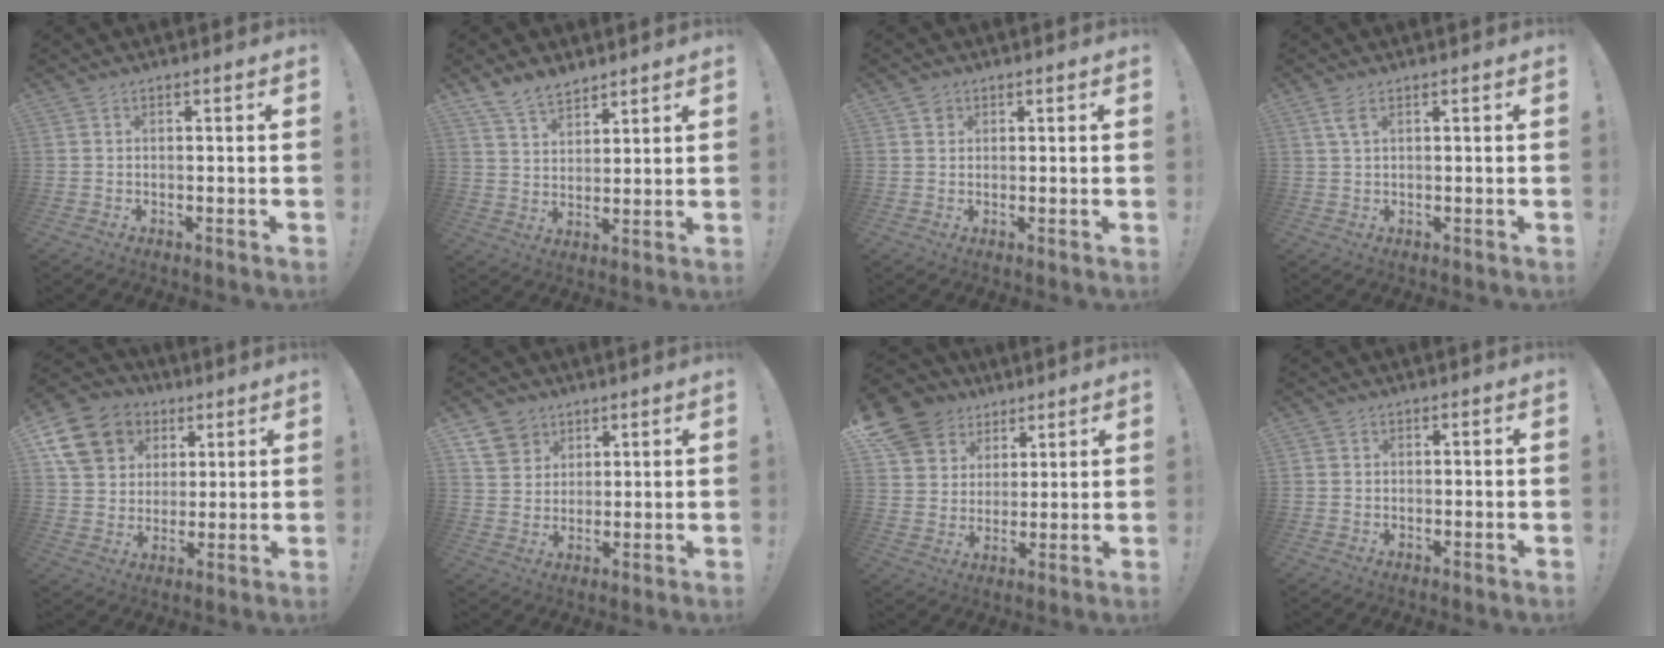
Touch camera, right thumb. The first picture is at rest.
{"total": 8.0, "force": [6.6, 3.7, 2.7], "torque": [-0.058, -0.036, 0.128]}
{"total": 1.8, "force": [1.0, 1.4, 0.3], "torque": [0.003, -0.004, 0.017]}
{"total": 3.0, "force": [1.2, 0.9, 2.5], "torque": [-0.049, 0.001, 0.021]}
{"total": 15.0, "force": [6.9, 12.0, 5.7], "torque": [-0.086, -0.025, 0.145]}
{"total": 8.8, "force": [5.1, 7.0, 1.8], "torque": [-0.028, -0.031, 0.104]}
{"total": 12.9, "force": [7.4, 10.0, 3.4], "torque": [-0.058, -0.045, 0.151]}
{"total": 1.1, "force": [0.3, 1.1, 0.1], "torque": [-0.002, 0.004, 0.004]}